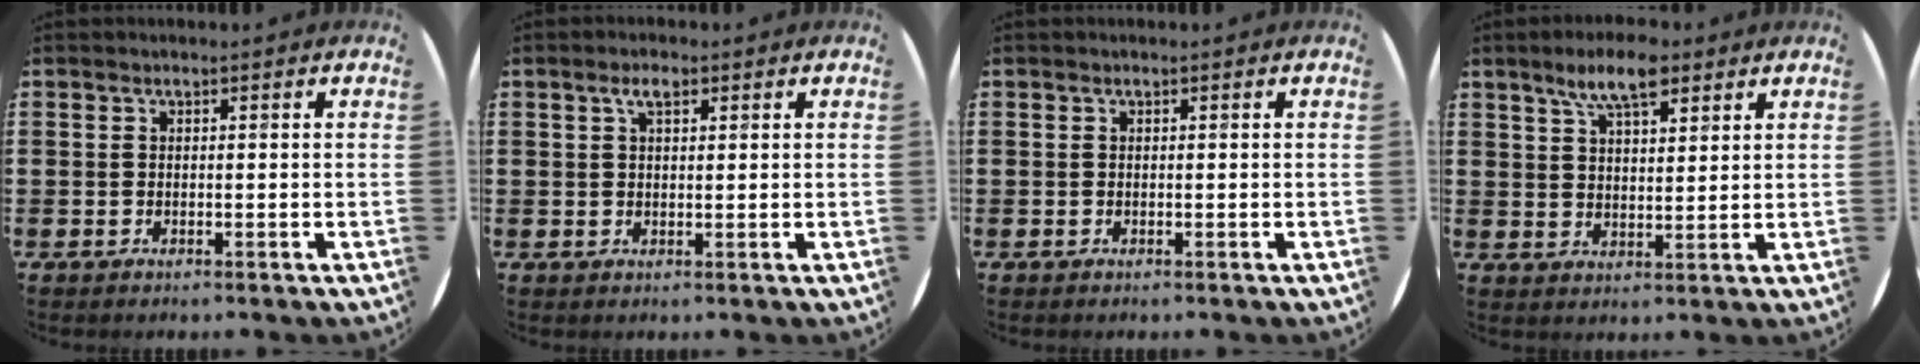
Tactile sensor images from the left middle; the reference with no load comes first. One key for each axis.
{"total": 2.2, "fx": 1.4, "fy": 0.9, "fz": 1.5, "tx": -0.024, "ty": 0.004, "tz": 0.021}
{"total": 0.0}
{"total": 6.9, "fx": 4.9, "fy": 2.5, "fz": 4.1, "tx": -0.075, "ty": -0.008, "tz": 0.084}